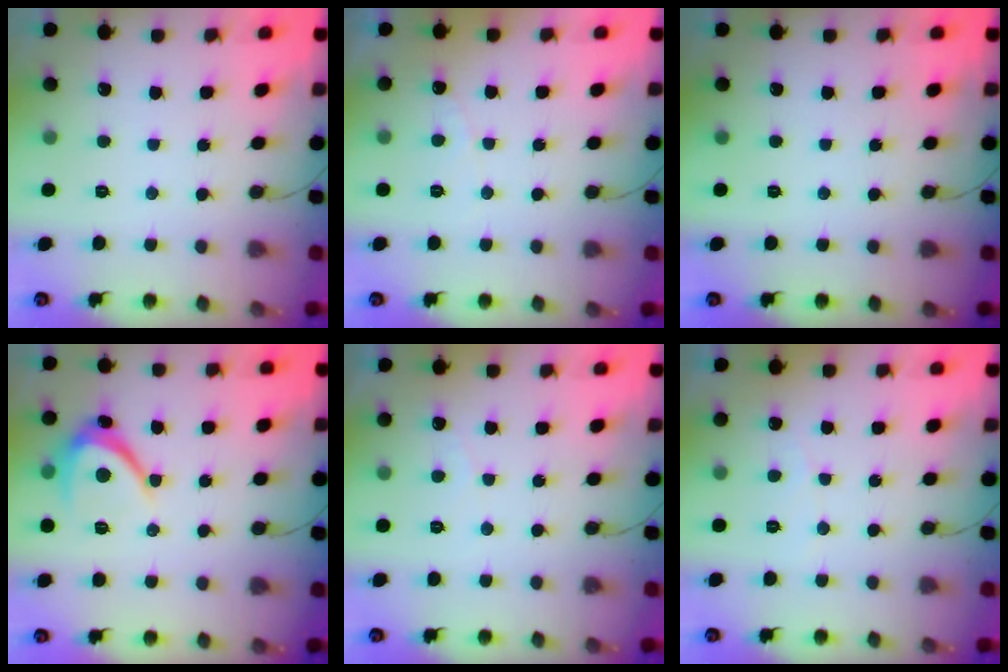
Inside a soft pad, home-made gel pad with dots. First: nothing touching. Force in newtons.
{"total": 3.8, "press": 3.8, "slide": 0.4}
{"total": 0.0}
{"total": 6.9, "press": 6.9, "slide": 0.7}
{"total": 1.9, "press": 1.9, "slide": 0.2}
{"total": 2.6, "press": 2.6, "slide": 0.2}